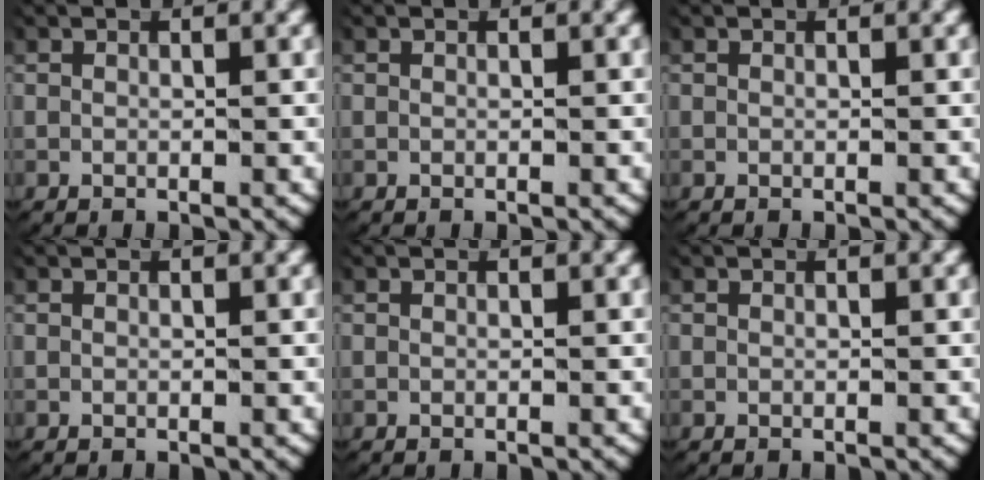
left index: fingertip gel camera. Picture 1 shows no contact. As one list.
[{"total": 0.0}, {"total": 0.0}, {"total": 0.0}, {"total": 0.0}, {"total": 0.0}]